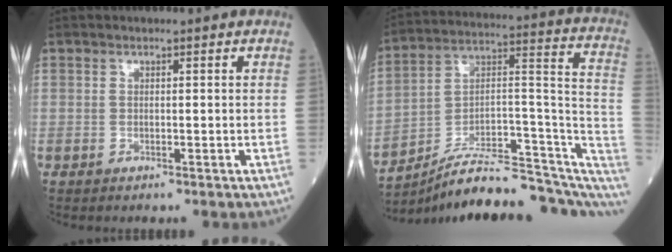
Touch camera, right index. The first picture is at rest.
{"total": 22.2, "force": [-17.8, 5.1, 12.3], "torque": [-0.132, 0.056, -0.265]}